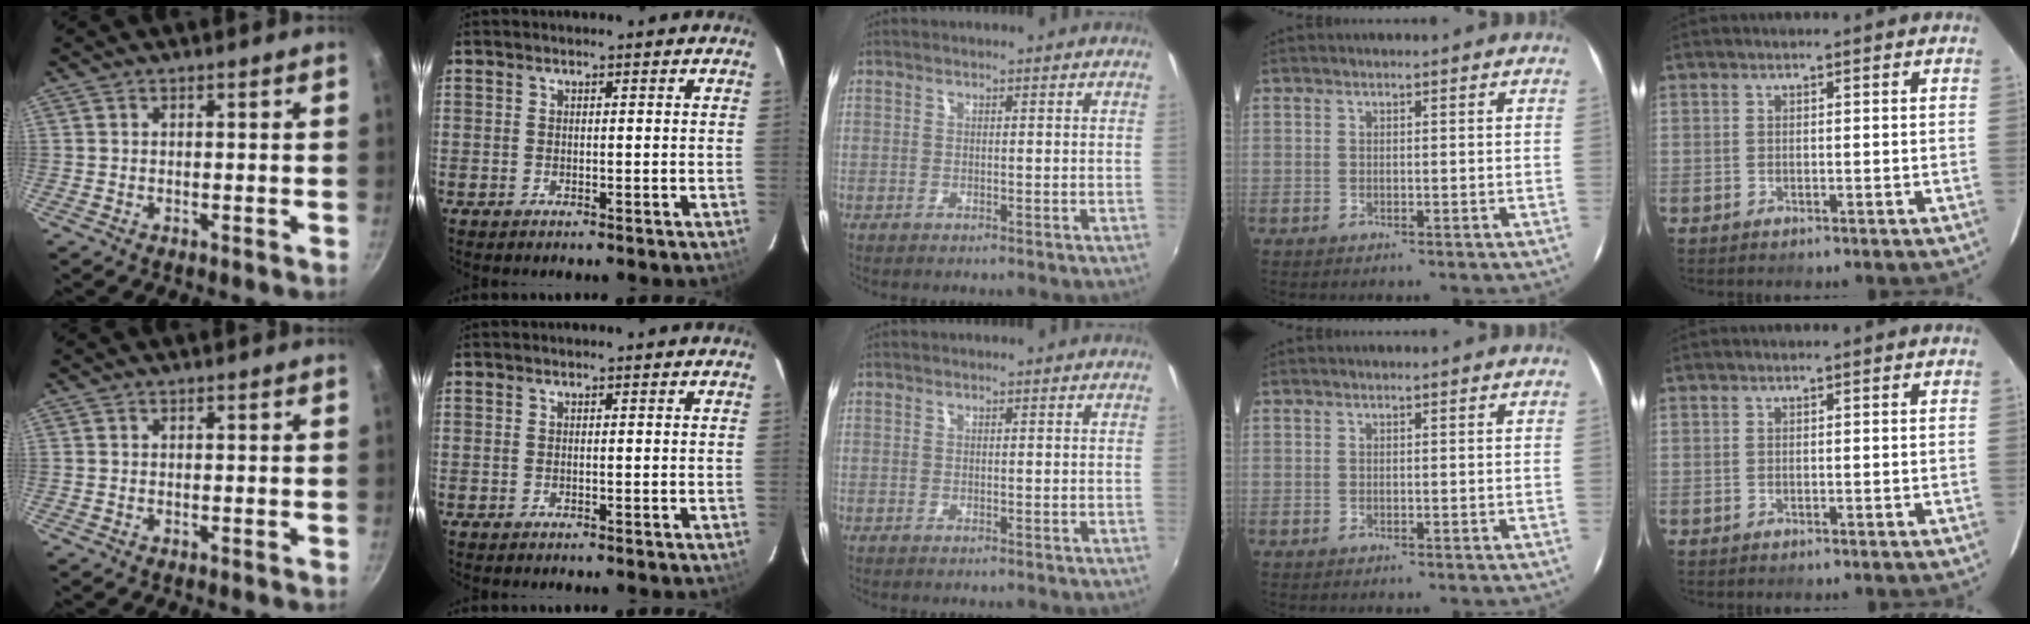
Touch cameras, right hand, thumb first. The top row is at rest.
{}